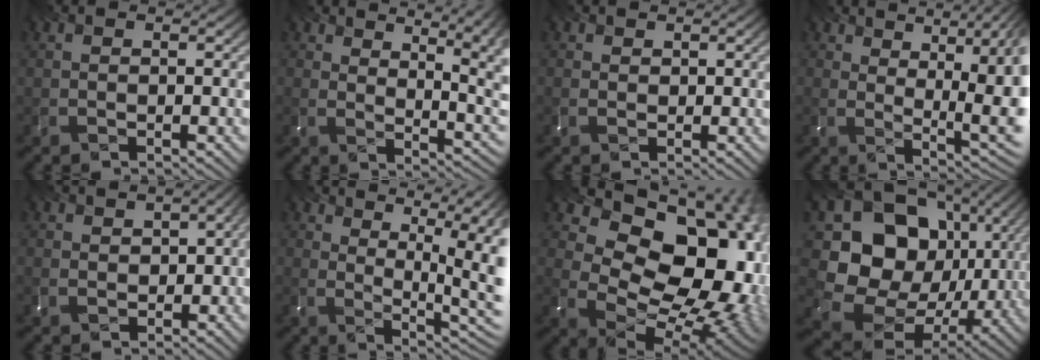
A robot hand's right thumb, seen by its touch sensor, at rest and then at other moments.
{"total": 8.9, "force": [5.0, 3.4, 6.5], "torque": [-0.128, -0.004, 0.094]}
{"total": 1.1, "force": [0.1, -0.3, -1.0], "torque": [0.001, -0.009, 0.030]}
{"total": 9.2, "force": [2.1, 3.8, 8.1], "torque": [-0.126, 0.003, 0.056]}
{"total": 4.0, "force": [0.2, 2.7, 3.0], "torque": [-0.067, -0.002, 0.027]}
{"total": 10.9, "force": [4.4, 4.9, 8.8], "torque": [-0.160, 0.015, 0.099]}
{"total": 16.7, "force": [3.7, 11.8, 11.2], "torque": [-0.161, -0.004, 0.108]}
{"total": 15.0, "force": [-0.9, 13.1, 7.1], "torque": [-0.172, -0.038, 0.012]}